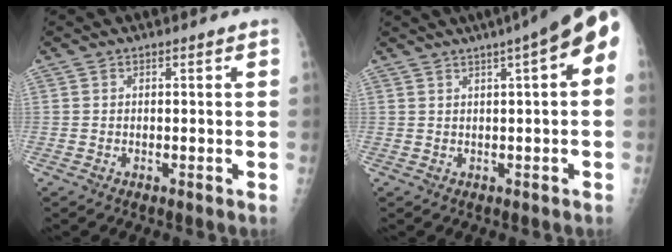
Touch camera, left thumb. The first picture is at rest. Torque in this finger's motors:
{"motor_torque": [-0.18, 2.05, 0.21, -0.21, 0.12]}